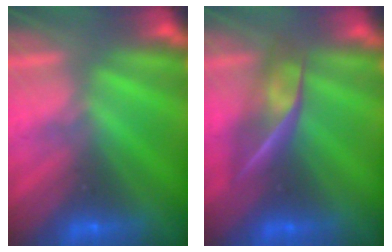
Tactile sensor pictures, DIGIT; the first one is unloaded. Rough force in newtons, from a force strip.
{"total": 2.4}